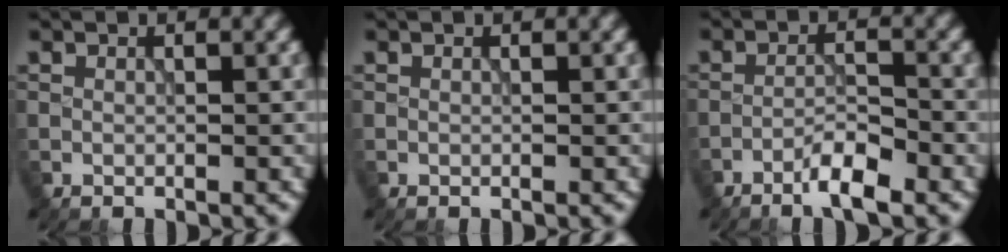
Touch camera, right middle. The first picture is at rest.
{"total": 0.0}
{"total": 3.2, "force": [-2.3, 0.5, 2.2], "torque": [-0.040, 0.008, -0.046]}